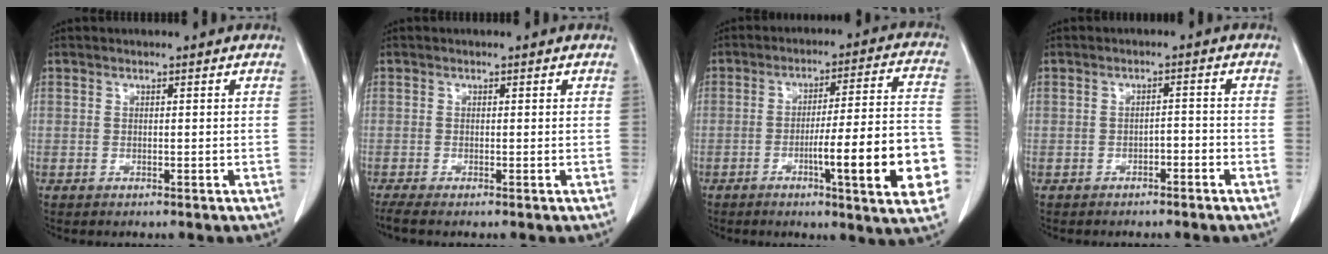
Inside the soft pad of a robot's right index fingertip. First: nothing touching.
{"total": 1.4, "force": [-1.0, 0.0, 1.0], "torque": [-0.025, -0.006, -0.024]}
{"total": 17.5, "force": [-5.3, 1.0, 16.7], "torque": [-0.176, 0.010, -0.067]}
{"total": 1.8, "force": [-1.2, 0.7, 1.1], "torque": [-0.018, 0.003, -0.016]}